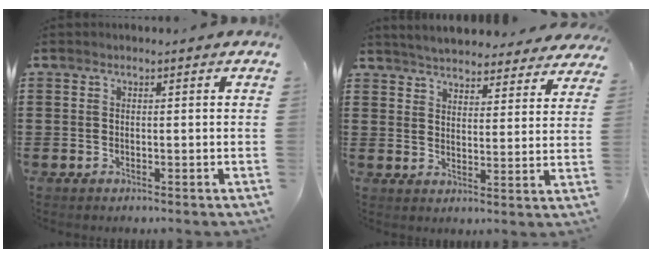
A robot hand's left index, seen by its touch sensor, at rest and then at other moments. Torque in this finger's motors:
{"motor_torque": [1.26, -0.88, 1.05, 0.10]}